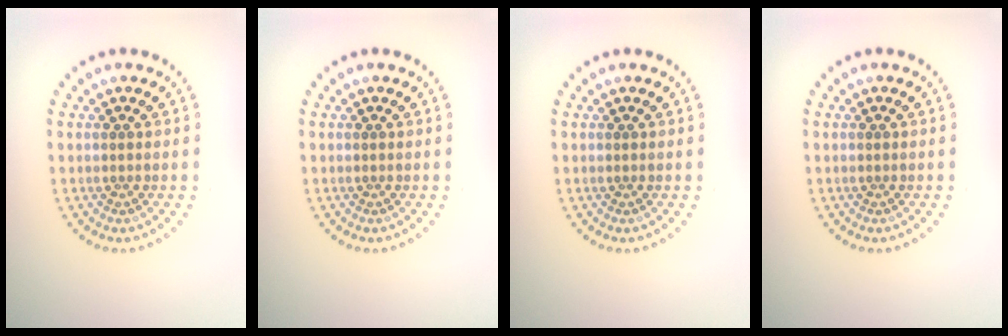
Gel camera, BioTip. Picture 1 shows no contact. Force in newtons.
{"total": 0.0}
{"total": 0.0}
{"total": 0.0}